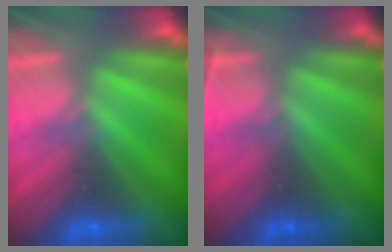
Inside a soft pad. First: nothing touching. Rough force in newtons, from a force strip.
{"total": 2.3}